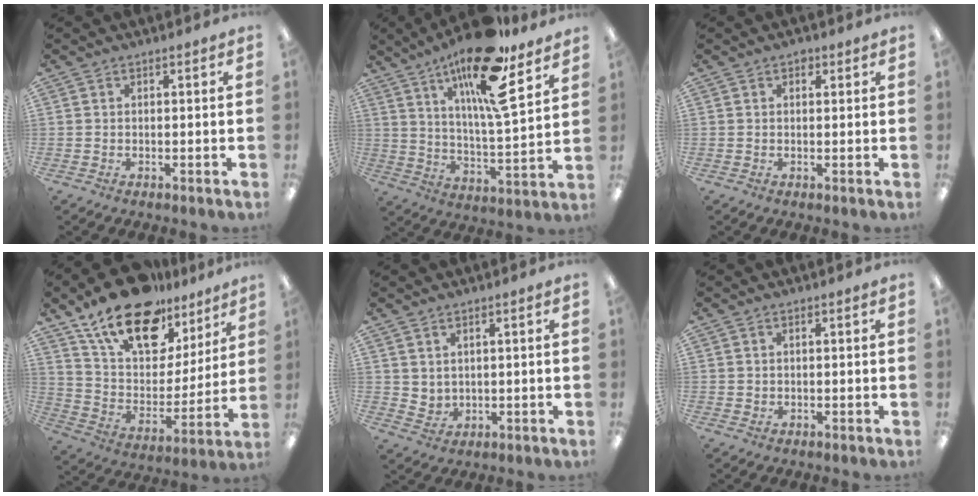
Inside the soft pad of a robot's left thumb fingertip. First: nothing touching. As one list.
[{"total": 19.3, "force": [13.1, 4.3, 13.5], "torque": [-0.224, -0.074, 0.209]}, {"total": 1.3, "force": [0.7, 0.9, 0.7], "torque": [0.001, -0.003, 0.009]}, {"total": 20.0, "force": [13.8, 10.2, 10.3], "torque": [-0.188, -0.082, 0.249]}, {"total": 3.0, "force": [2.5, 1.6, 0.4], "torque": [-0.014, -0.015, 0.047]}, {"total": 0.7, "force": [0.3, 0.6, 0.0], "torque": [-0.002, 0.004, 0.006]}]